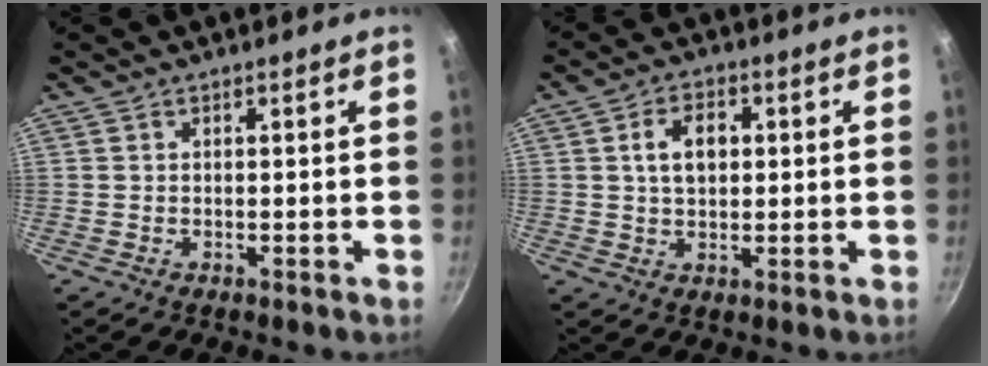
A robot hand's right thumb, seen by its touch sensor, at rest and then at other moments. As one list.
[{"total": 6.7, "force": [1.3, 4.4, 4.9], "torque": [-0.064, 0.006, 0.020]}]